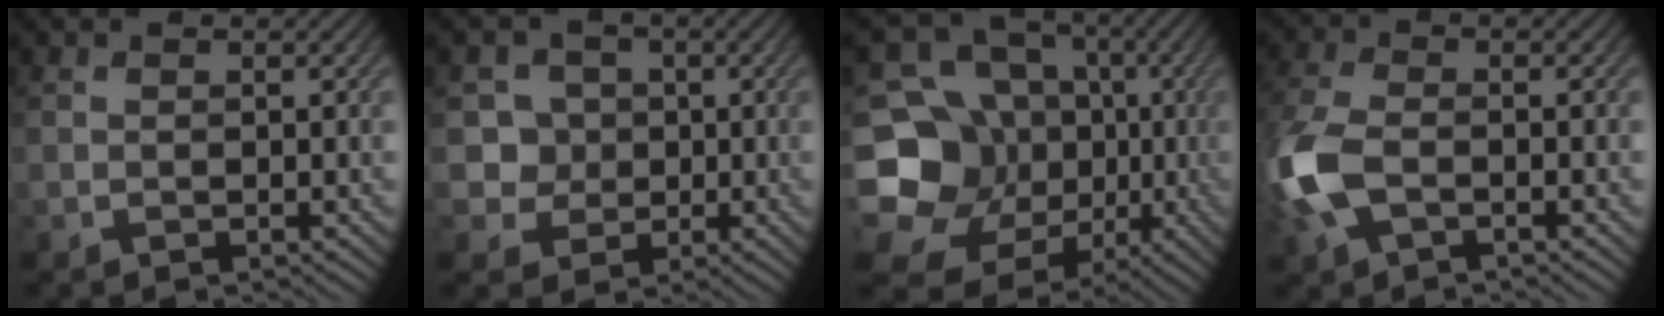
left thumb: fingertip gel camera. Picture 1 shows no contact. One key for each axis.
{"total": 4.5, "fx": 0.2, "fy": 4.3, "fz": 1.2, "tx": -0.027, "ty": -0.002, "tz": -0.009}
{"total": 18.2, "fx": -2.4, "fy": 16.0, "fz": 8.3, "tx": -0.224, "ty": -0.004, "tz": -0.046}
{"total": 7.6, "fx": -2.2, "fy": 4.3, "fz": 5.9, "tx": -0.170, "ty": -0.009, "tz": -0.055}